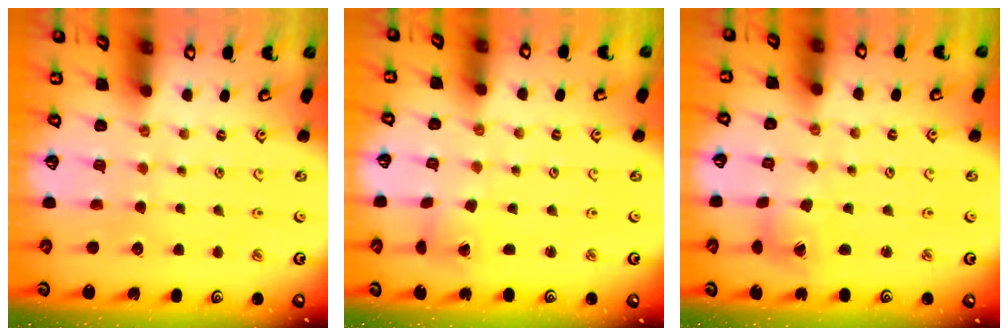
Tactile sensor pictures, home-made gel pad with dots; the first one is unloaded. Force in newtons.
{"total": 1.6, "press": 1.5, "slide": 0.3}
{"total": 2.0, "press": 2.0, "slide": 0.3}